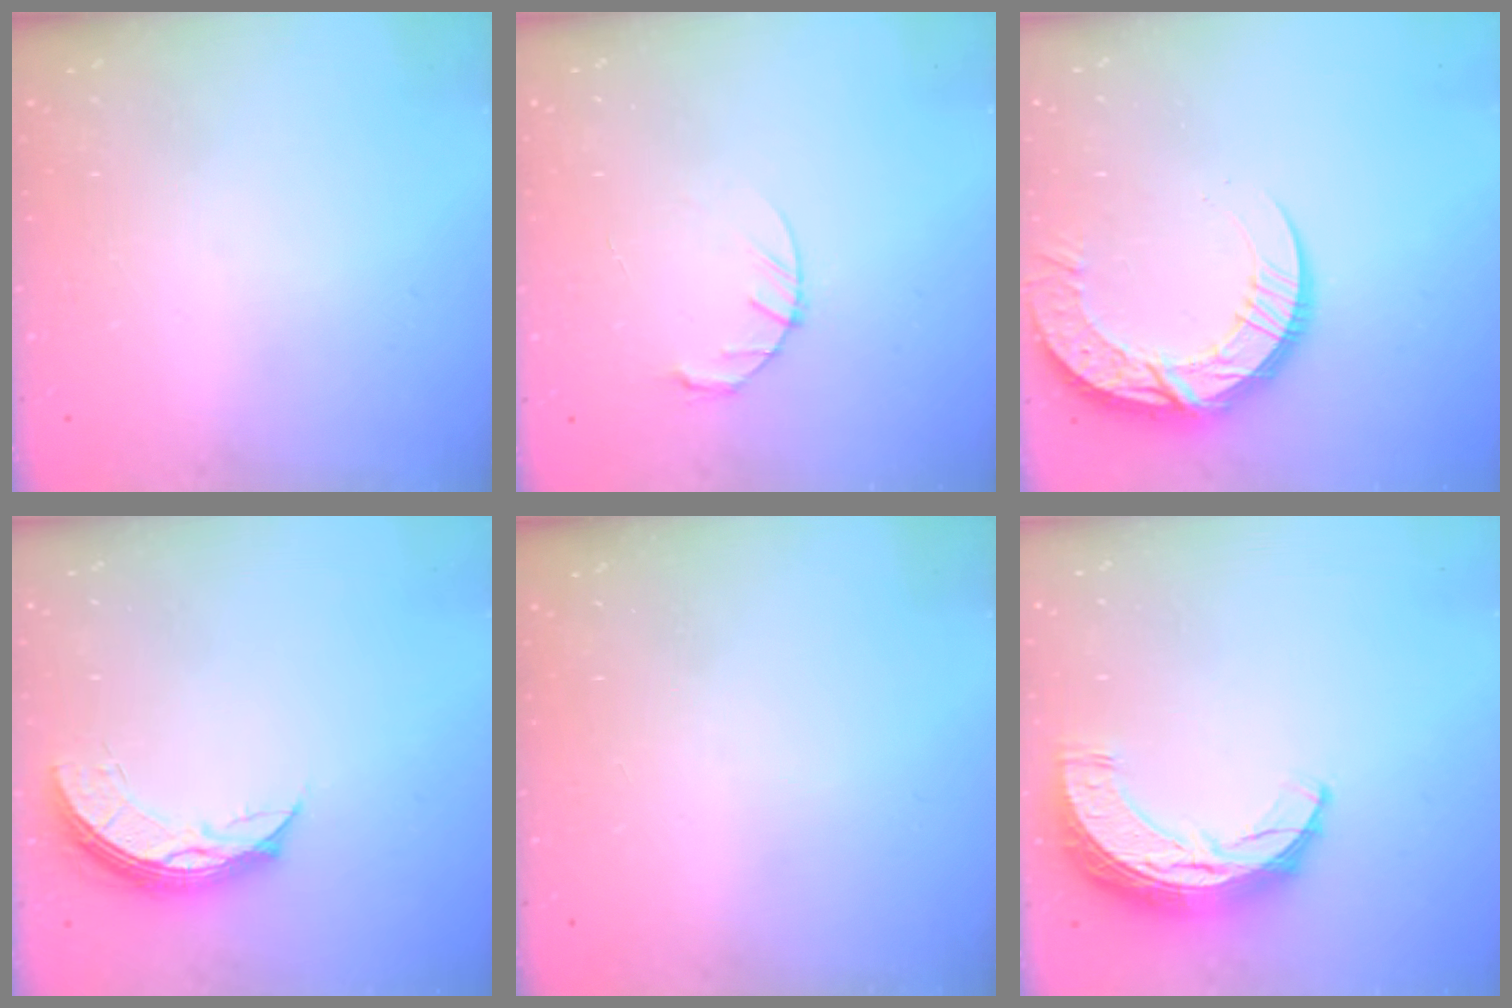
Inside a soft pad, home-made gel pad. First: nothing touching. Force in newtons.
{"total": 3.0, "press": 3.0, "slide": 0.5}
{"total": 15.3, "press": 15.2, "slide": 1.4}
{"total": 8.8, "press": 8.7, "slide": 0.6}
{"total": 0.0}
{"total": 11.3, "press": 11.2, "slide": 0.7}